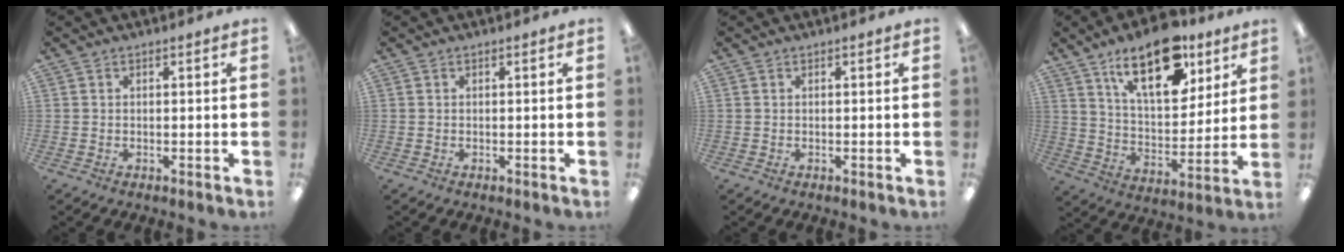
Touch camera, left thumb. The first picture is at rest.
{"total": 0.0}
{"total": 0.0}
{"total": 19.7, "force": [12.1, 9.3, 12.5], "torque": [-0.192, -0.053, 0.204]}